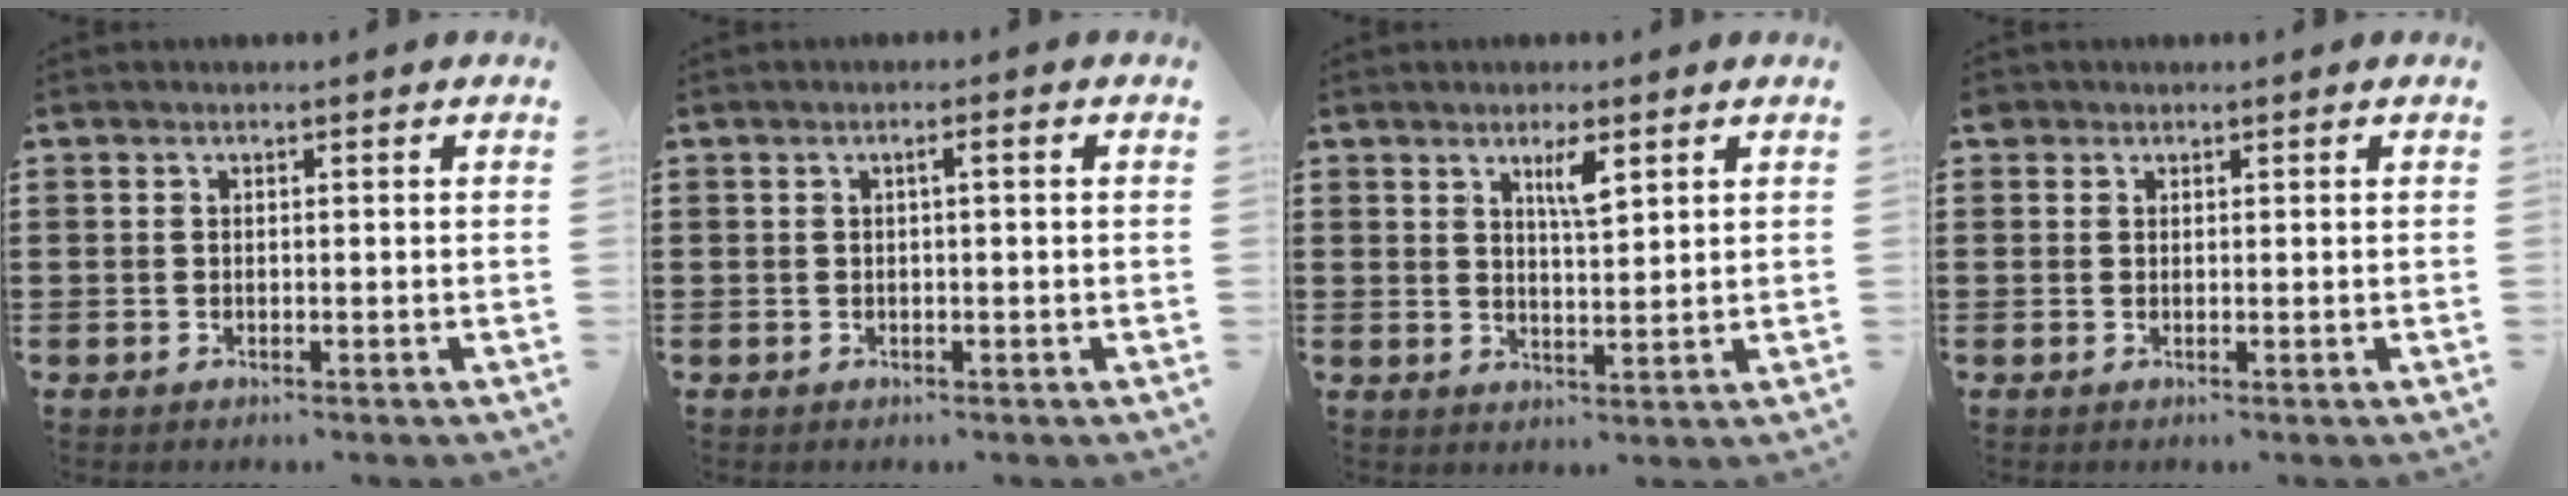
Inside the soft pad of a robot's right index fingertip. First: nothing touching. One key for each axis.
{"total": 1.2, "fx": -0.1, "fy": 0.0, "fz": 1.2, "tx": -0.019, "ty": -0.002, "tz": -0.002}
{"total": 3.8, "fx": 2.2, "fy": 0.8, "fz": 3.1, "tx": -0.049, "ty": -0.001, "tz": 0.032}
{"total": 0.8, "fx": 0.5, "fy": 0.7, "fz": 0.0, "tx": -0.001, "ty": 0.004, "tz": 0.009}